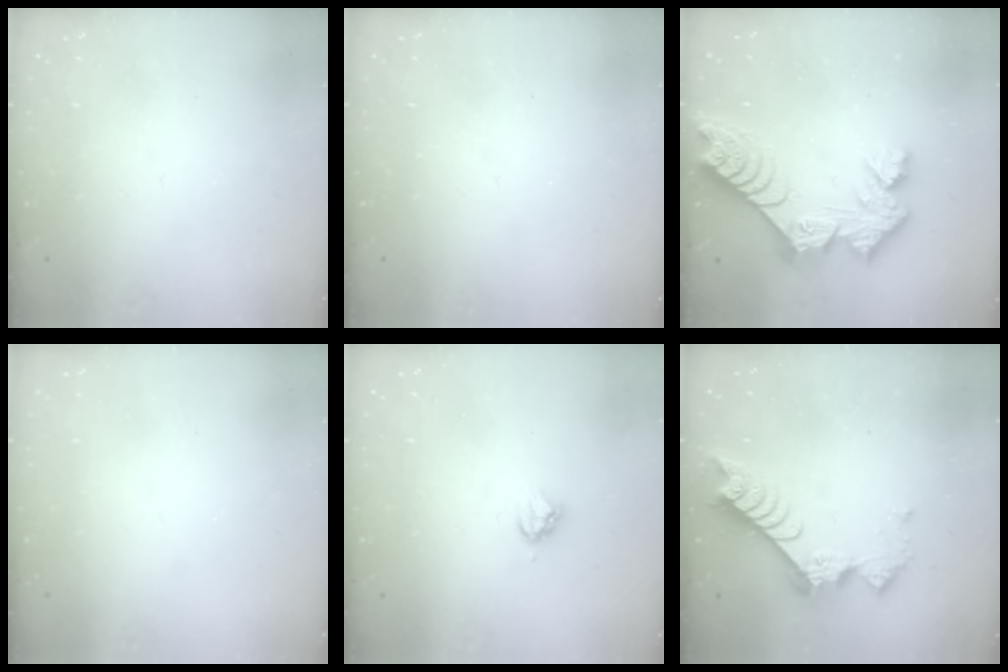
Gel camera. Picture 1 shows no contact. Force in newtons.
{"total": 0.0}
{"total": 13.8, "press": 13.8, "slide": 1.3}
{"total": 0.0}
{"total": 4.0, "press": 4.0, "slide": 0.4}
{"total": 8.6, "press": 8.6, "slide": 0.8}